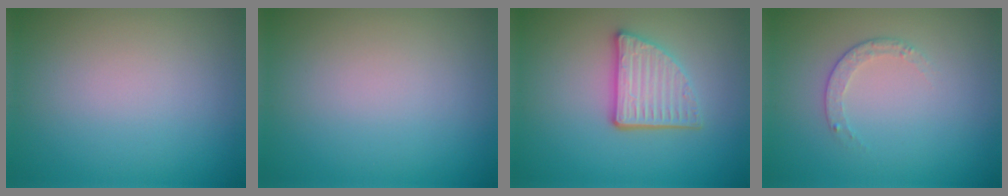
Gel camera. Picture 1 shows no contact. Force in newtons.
{"total": 0.0}
{"total": 4.0, "press": 3.2, "slide": 2.4}
{"total": 1.2, "press": 0.9, "slide": 0.9}